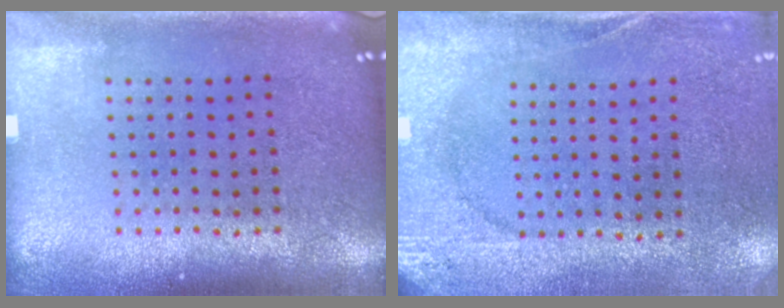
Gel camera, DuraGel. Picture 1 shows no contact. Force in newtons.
{"total": 2.7, "press": 2.3, "slide": 1.3}